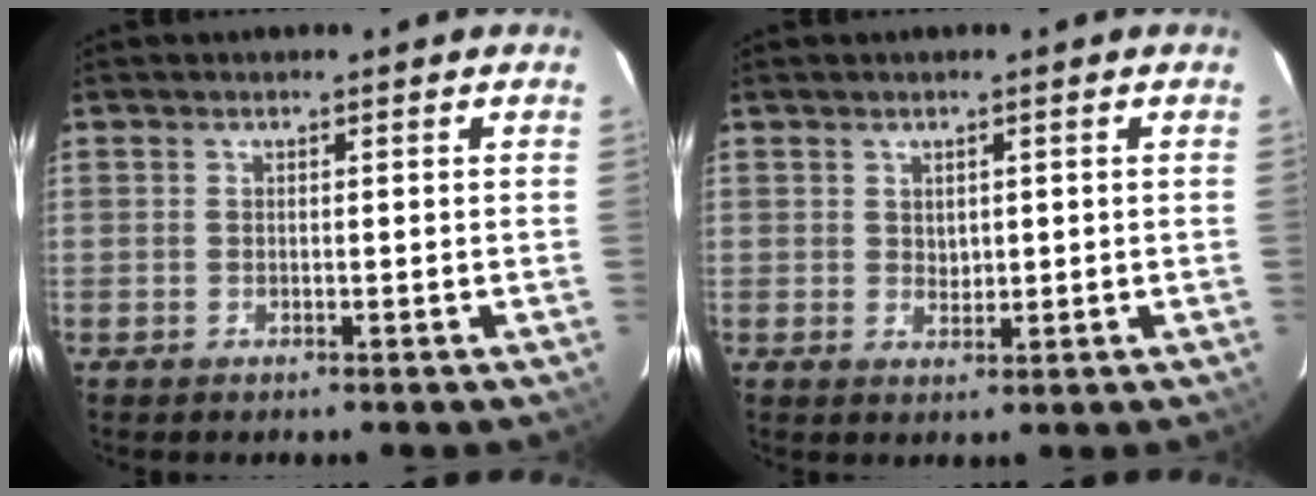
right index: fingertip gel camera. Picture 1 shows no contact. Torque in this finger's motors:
{"motor_torque": [-0.09, -0.04, -0.07, 0.00]}